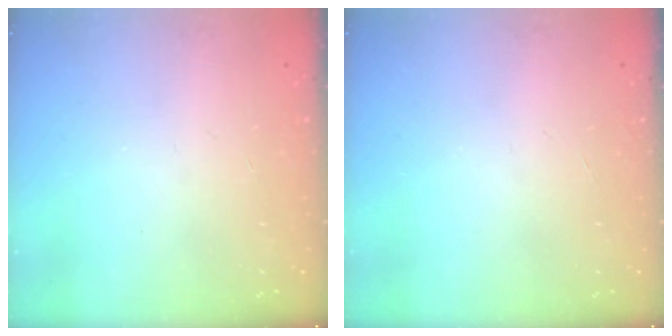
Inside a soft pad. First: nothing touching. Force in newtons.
{"total": 0.0}